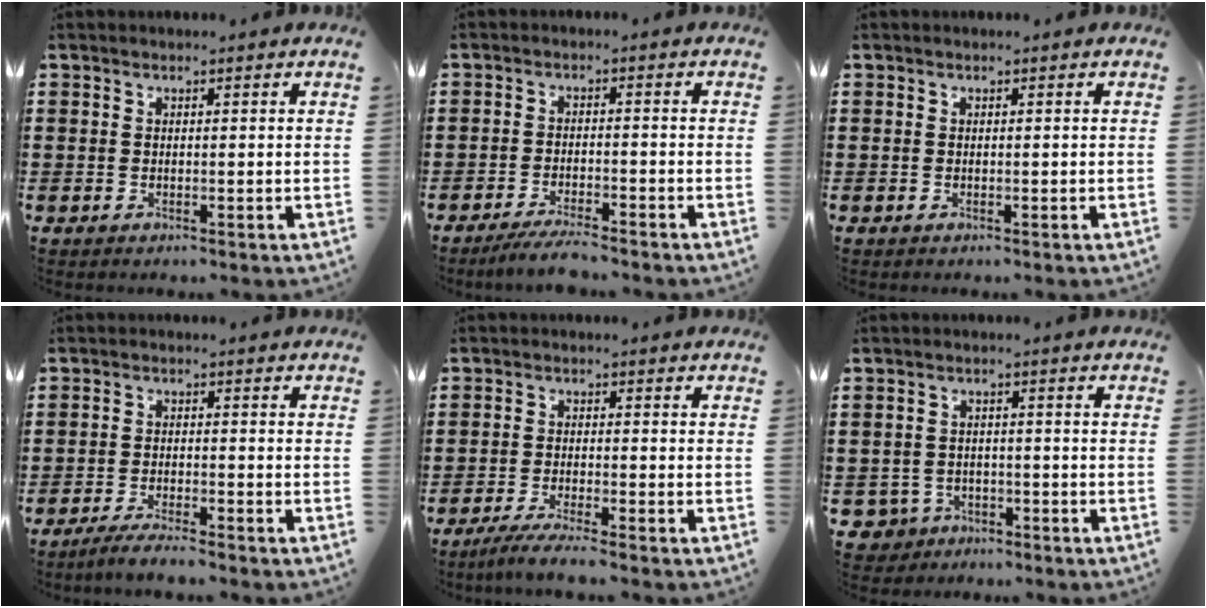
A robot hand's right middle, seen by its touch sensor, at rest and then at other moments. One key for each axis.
{"total": 3.7, "fx": -3.4, "fy": 0.0, "fz": 1.3, "tx": -0.030, "ty": -0.006, "tz": -0.069}
{"total": 0.0}
{"total": 2.8, "fx": -2.6, "fy": -0.2, "fz": 1.0, "tx": -0.017, "ty": 0.001, "tz": -0.051}
{"total": 3.0, "fx": -2.6, "fy": -0.3, "fz": 1.4, "tx": -0.031, "ty": -0.007, "tz": -0.051}
{"total": 3.0, "fx": -2.4, "fy": 1.8, "fz": 0.5, "tx": -0.031, "ty": -0.003, "tz": -0.055}